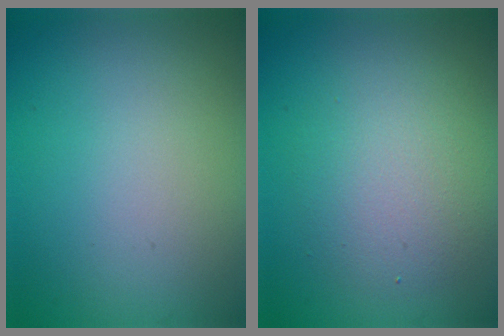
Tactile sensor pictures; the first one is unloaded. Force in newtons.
{"total": 4.0, "press": 4.0, "slide": 0.2}